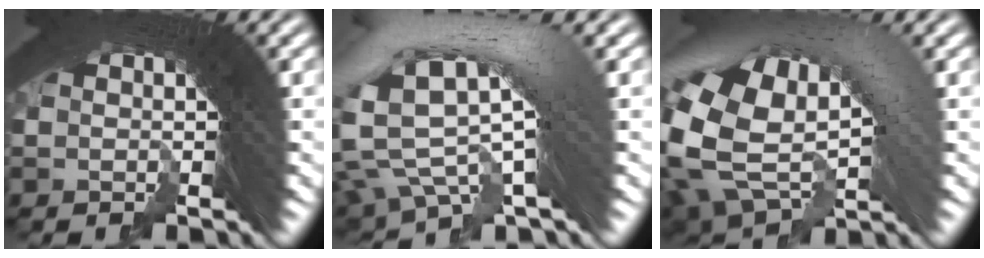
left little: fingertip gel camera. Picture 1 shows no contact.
{"total": 7.8, "force": [1.4, 4.3, 6.3], "torque": [-0.117, 0.023, 0.018]}
{"total": 10.0, "force": [0.1, 7.4, 6.7], "torque": [-0.150, -0.013, 0.011]}